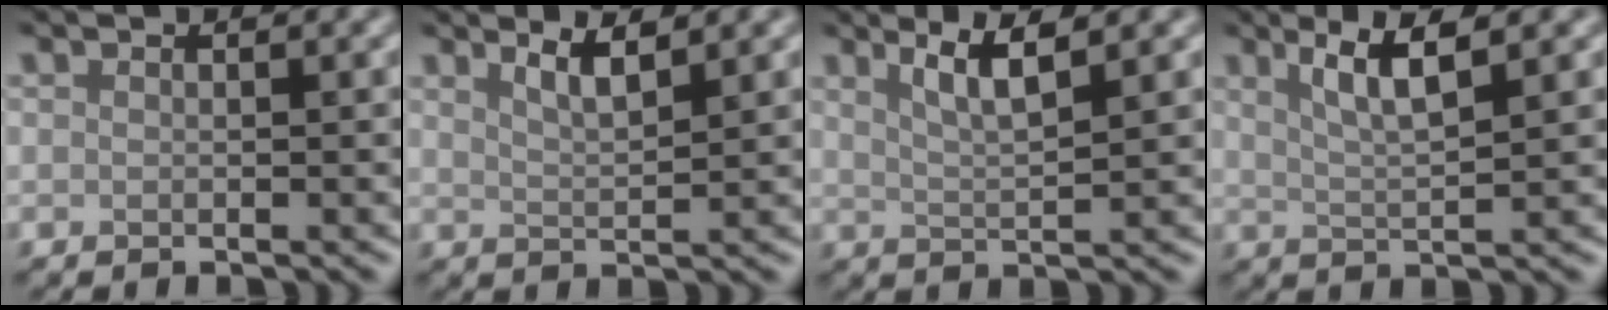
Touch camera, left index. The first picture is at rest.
{"total": 2.2, "force": [1.5, 0.4, 1.6], "torque": [-0.024, -0.002, 0.031]}
{"total": 3.2, "force": [1.8, 0.4, 2.6], "torque": [-0.048, 0.000, 0.038]}
{"total": 4.0, "force": [1.9, 0.6, 3.4], "torque": [-0.065, 0.000, 0.038]}